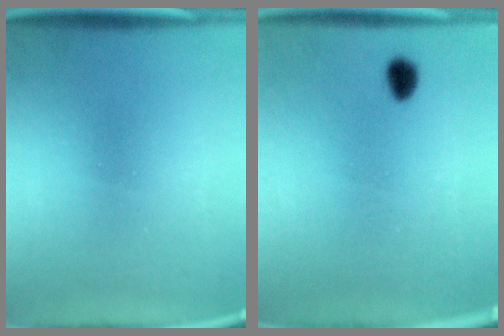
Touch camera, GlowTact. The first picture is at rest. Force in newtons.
{"total": 3.0}